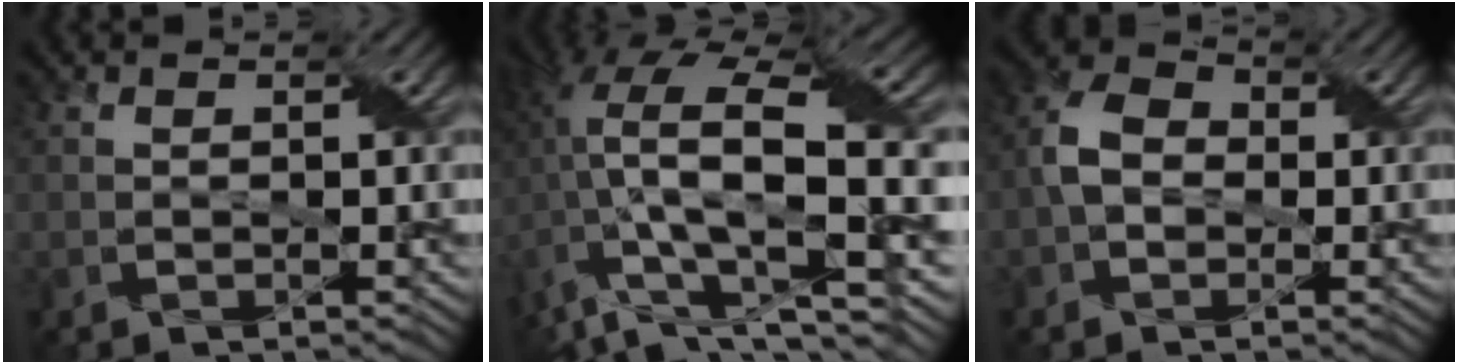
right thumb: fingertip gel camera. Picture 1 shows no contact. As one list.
[{"total": 17.0, "force": [-1.5, 7.9, 15.0], "torque": [-0.305, -0.031, -0.006]}, {"total": 4.6, "force": [-0.7, 3.5, 3.0], "torque": [-0.066, 0.010, -0.021]}]